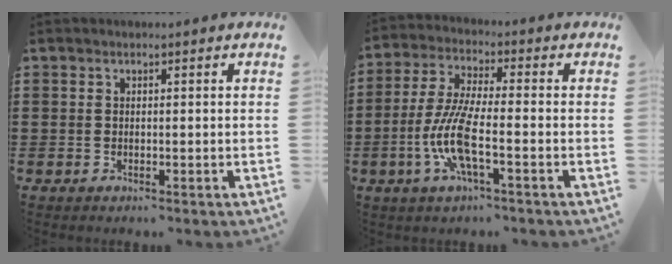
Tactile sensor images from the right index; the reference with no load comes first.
{"total": 8.5, "force": [-2.9, 2.0, 7.8], "torque": [-0.185, -0.016, -0.065]}